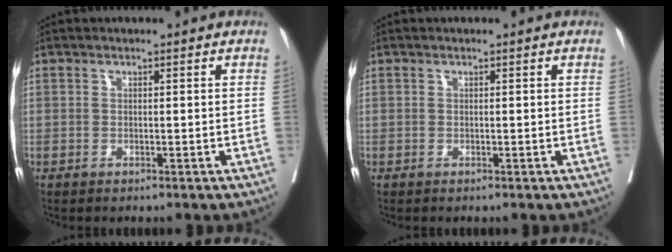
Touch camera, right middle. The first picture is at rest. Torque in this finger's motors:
{"motor_torque": [0.00, 0.01, 0.00, 0.00]}